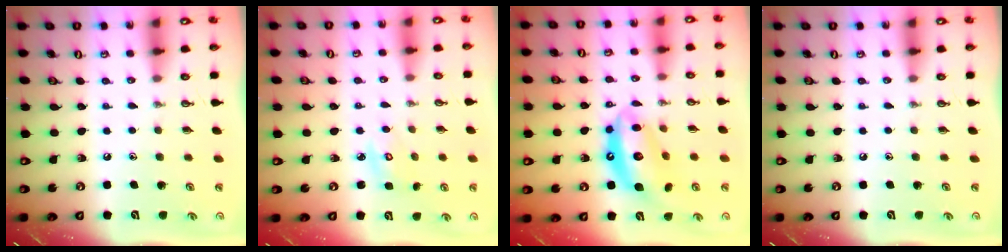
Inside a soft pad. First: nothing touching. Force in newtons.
{"total": 3.1, "press": 3.1, "slide": 0.2}
{"total": 14.7, "press": 14.6, "slide": 1.6}
{"total": 0.0}